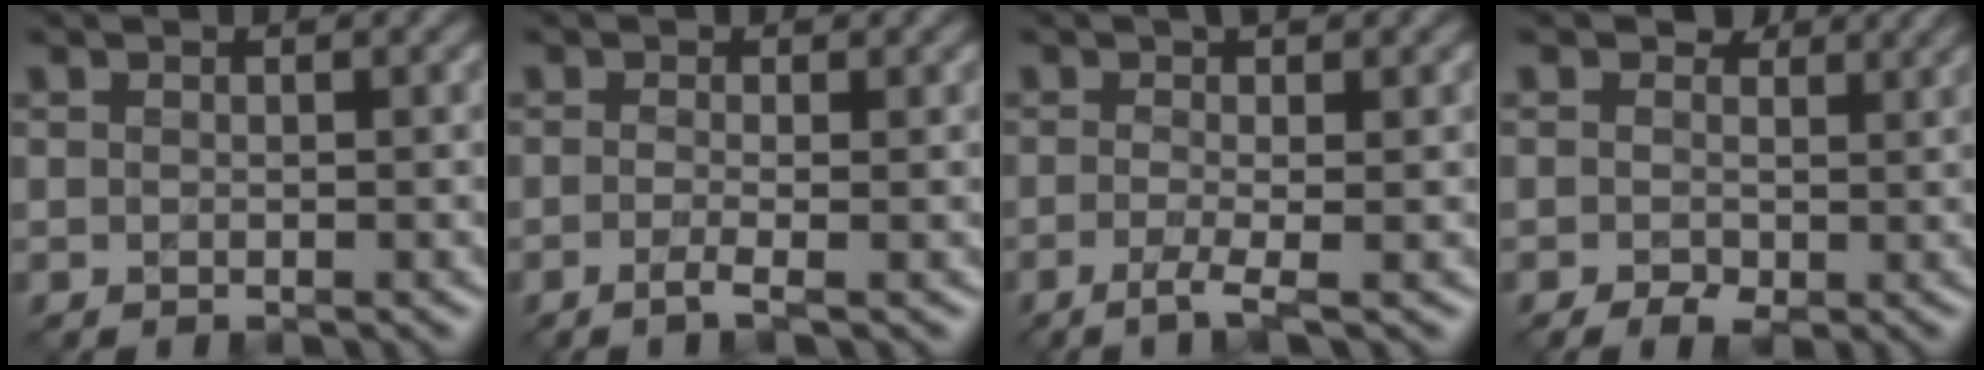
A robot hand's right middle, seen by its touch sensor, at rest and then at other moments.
{"total": 1.4, "force": [-0.4, 0.4, 1.3], "torque": [-0.022, -0.001, -0.016]}
{"total": 3.1, "force": [-0.8, 0.6, 3.0], "torque": [-0.052, 0.000, -0.025]}
{"total": 3.0, "force": [0.9, 2.3, 1.7], "torque": [-0.021, 0.005, 0.011]}